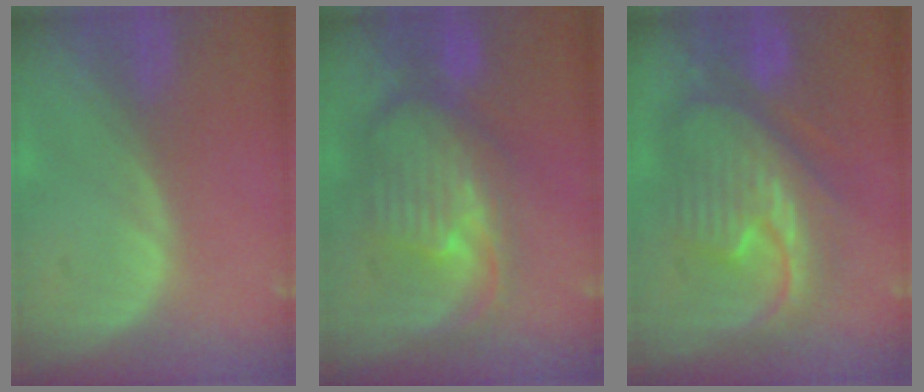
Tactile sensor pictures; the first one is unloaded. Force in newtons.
{"total": 10.8, "press": 9.6, "slide": 5.0}
{"total": 12.4, "press": 12.3, "slide": 1.3}